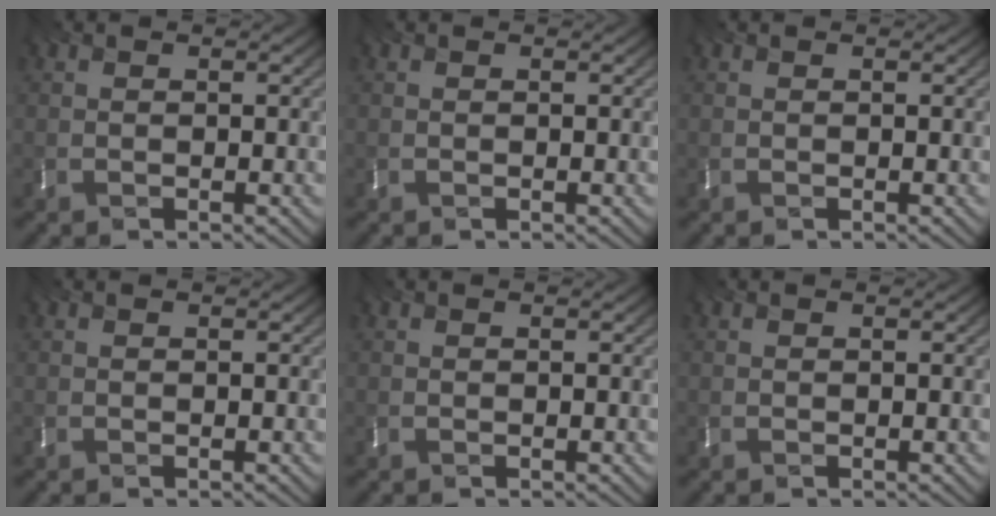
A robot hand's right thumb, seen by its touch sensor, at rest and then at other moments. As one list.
[{"total": 0.0}, {"total": 0.0}, {"total": 0.0}, {"total": 0.0}, {"total": 0.0}]